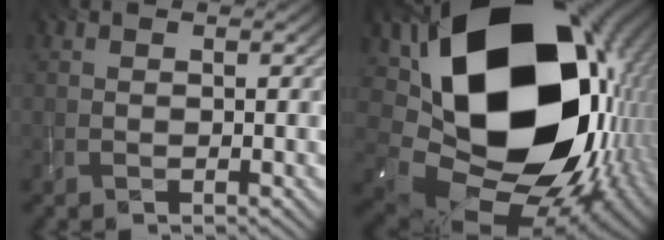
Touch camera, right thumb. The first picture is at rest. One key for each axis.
{"total": 22.6, "fx": 3.2, "fy": 15.8, "fz": 15.8, "tx": -0.316, "ty": -0.072, "tz": 0.113}